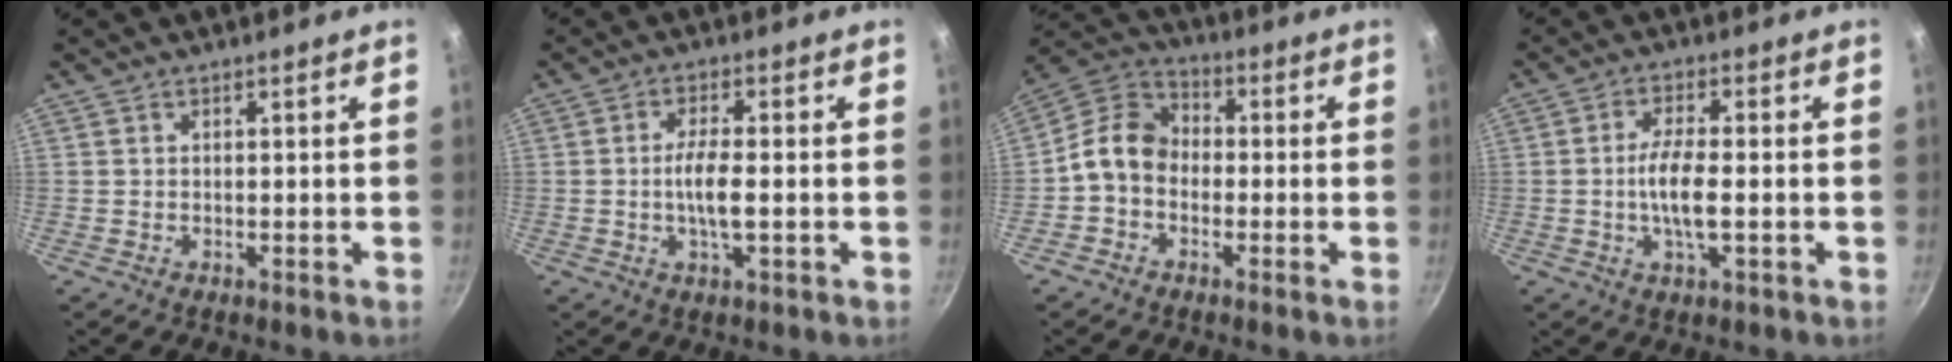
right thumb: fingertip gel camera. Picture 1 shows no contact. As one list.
[{"total": 5.5, "force": [-0.8, 1.4, 5.2], "torque": [-0.107, 0.004, -0.018]}, {"total": 9.0, "force": [-1.7, 7.2, 5.2], "torque": [-0.069, 0.038, -0.057]}, {"total": 6.8, "force": [-1.0, 1.9, 6.5], "torque": [-0.134, 0.006, -0.025]}]